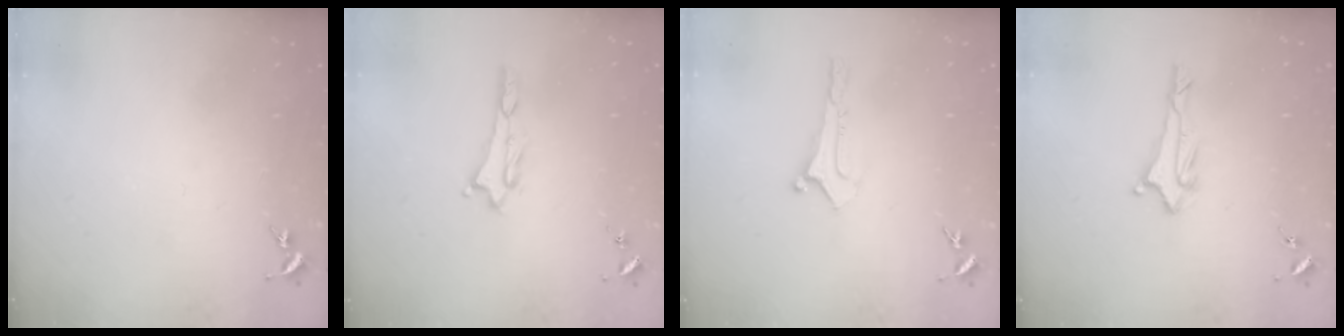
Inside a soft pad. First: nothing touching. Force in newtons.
{"total": 0.7, "press": 0.7, "slide": 0.3}
{"total": 0.0}
{"total": 1.7, "press": 1.6, "slide": 0.6}